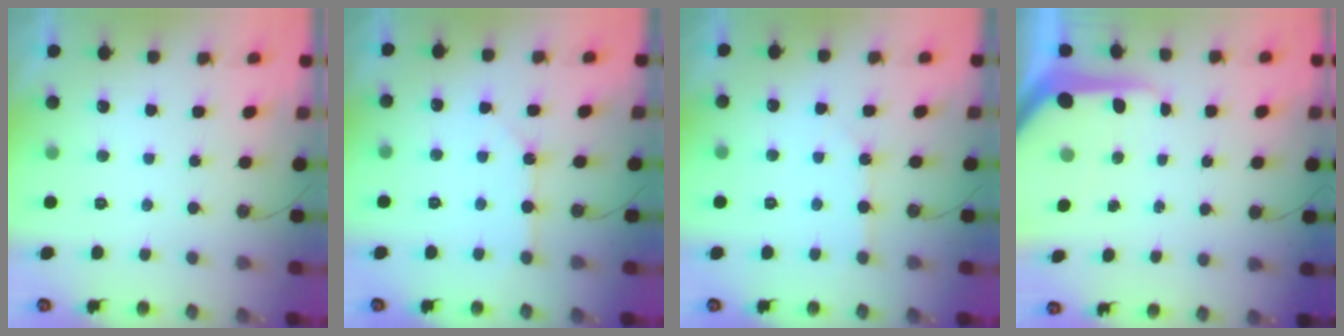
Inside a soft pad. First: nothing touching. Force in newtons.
{"total": 2.5, "press": 2.5, "slide": 0.3}
{"total": 2.5, "press": 2.5, "slide": 0.4}
{"total": 11.7, "press": 11.6, "slide": 0.9}